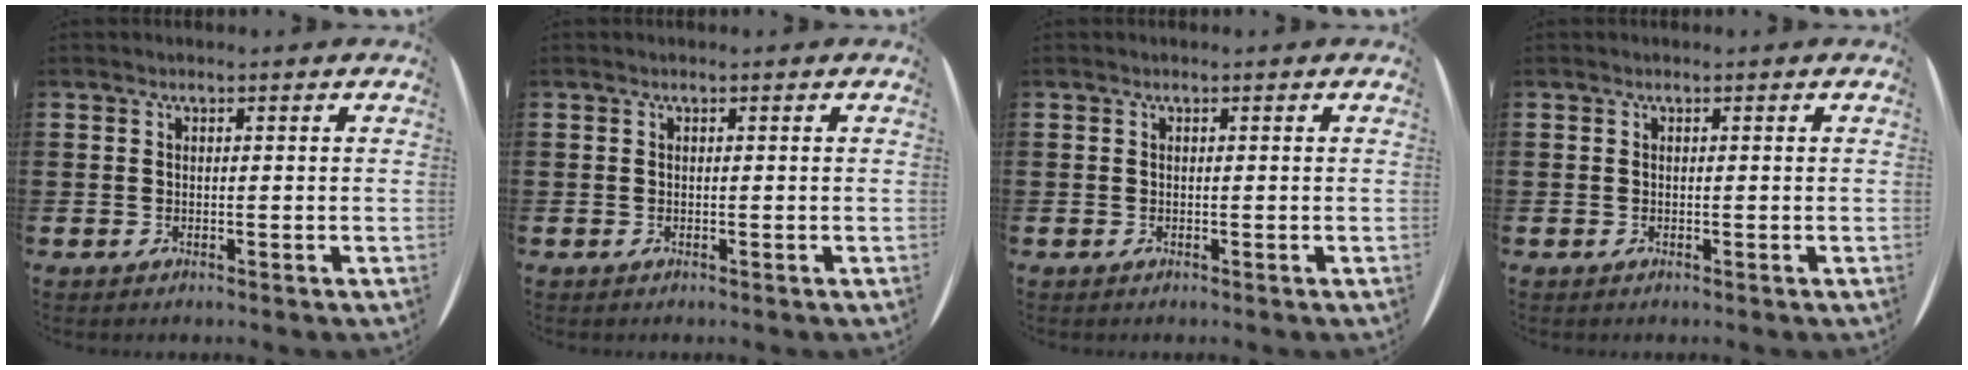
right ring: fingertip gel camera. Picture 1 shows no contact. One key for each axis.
{"total": 0.0}
{"total": 0.0}
{"total": 0.0}